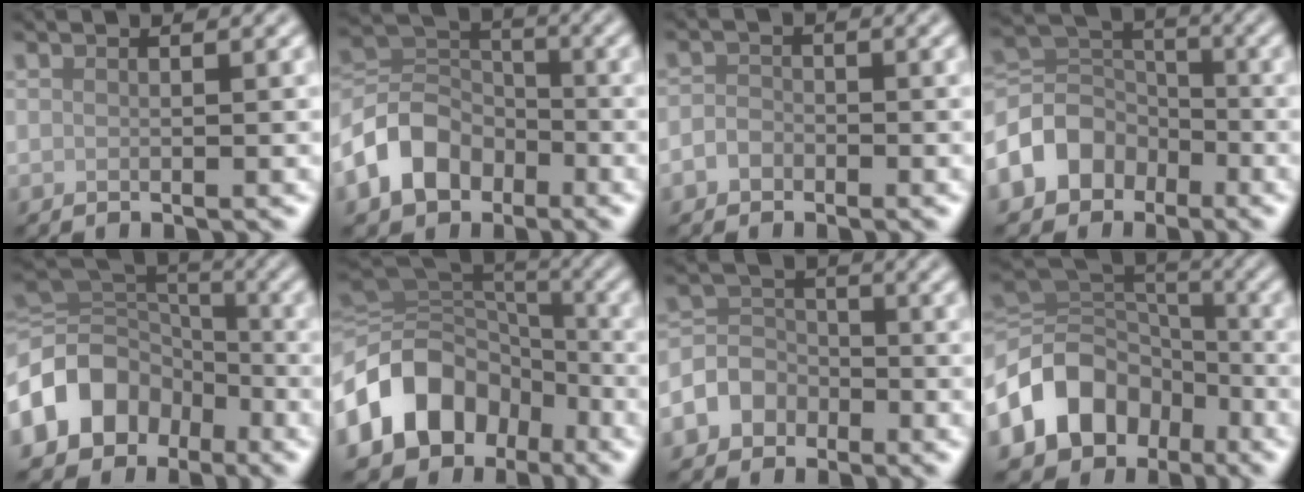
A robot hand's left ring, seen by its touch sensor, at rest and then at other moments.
{"total": 6.5, "force": [-3.4, 4.8, 2.9], "torque": [-0.055, 0.003, -0.078]}
{"total": 1.7, "force": [-0.9, 1.3, 0.6], "torque": [-0.008, 0.003, -0.022]}
{"total": 6.3, "force": [-3.2, 4.8, 2.5], "torque": [-0.046, 0.008, -0.076]}
{"total": 10.1, "force": [-4.5, 7.8, 4.5], "torque": [-0.098, 0.005, -0.100]}
{"total": 11.5, "force": [-4.9, 8.9, 5.4], "torque": [-0.117, 0.003, -0.099]}
{"total": 4.4, "force": [-2.4, 3.5, 1.1], "torque": [-0.003, 0.004, -0.061]}
{"total": 9.9, "force": [-4.5, 7.7, 4.4], "torque": [-0.077, 0.005, -0.093]}